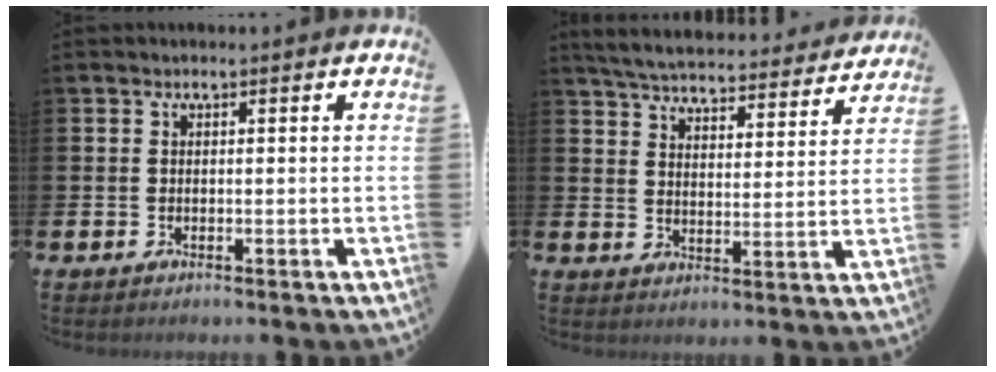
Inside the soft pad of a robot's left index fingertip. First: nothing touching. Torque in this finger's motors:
{"motor_torque": [1.07, -1.07, 0.21, 0.10]}